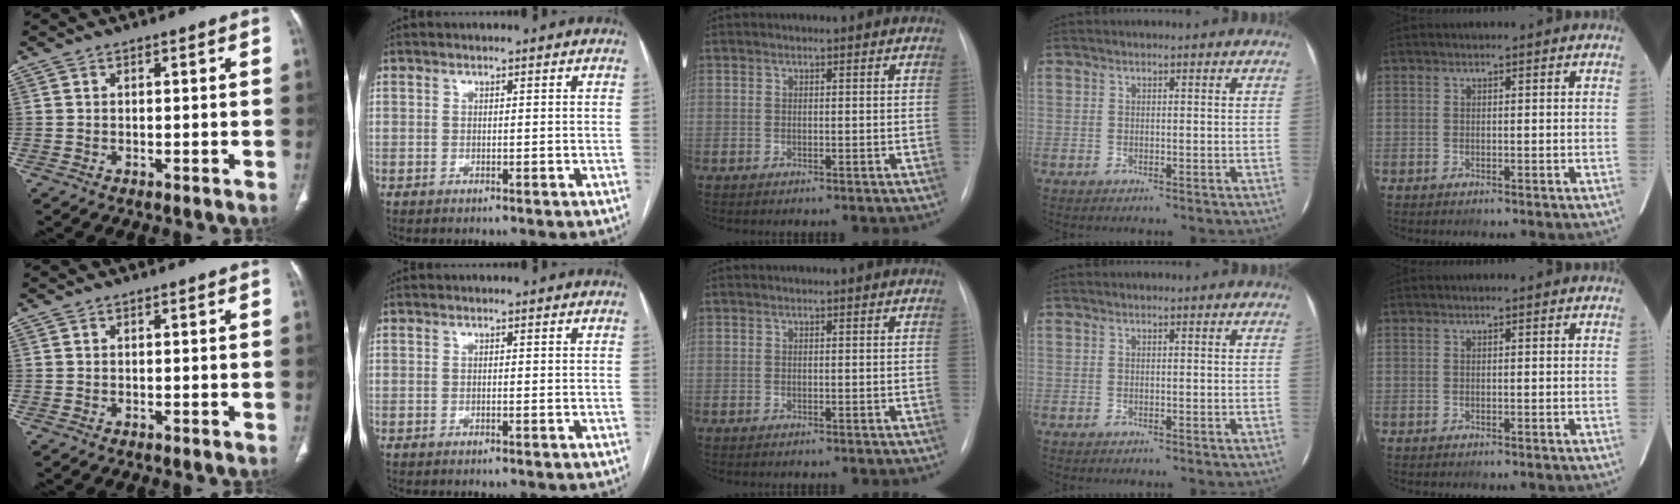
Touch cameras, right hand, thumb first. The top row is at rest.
{}